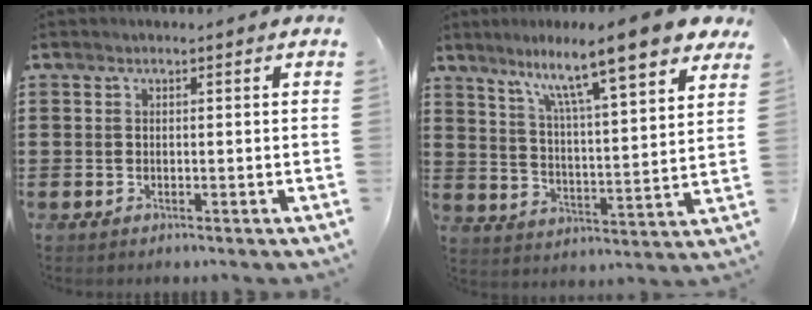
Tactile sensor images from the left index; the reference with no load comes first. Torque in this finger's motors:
{"motor_torque": [1.15, -0.99, 1.05, 0.21]}